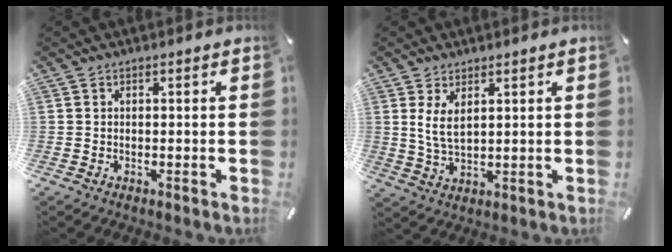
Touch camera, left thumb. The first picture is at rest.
{"total": 5.9, "force": [2.4, 2.8, 4.6], "torque": [-0.101, -0.008, 0.039]}